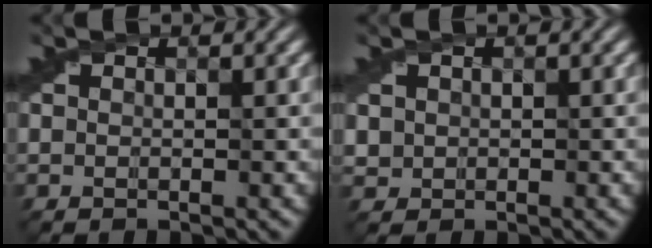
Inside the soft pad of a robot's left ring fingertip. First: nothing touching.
{"total": 1.2, "force": [0.4, 1.2, 0.2], "torque": [-0.002, -0.005, 0.011]}